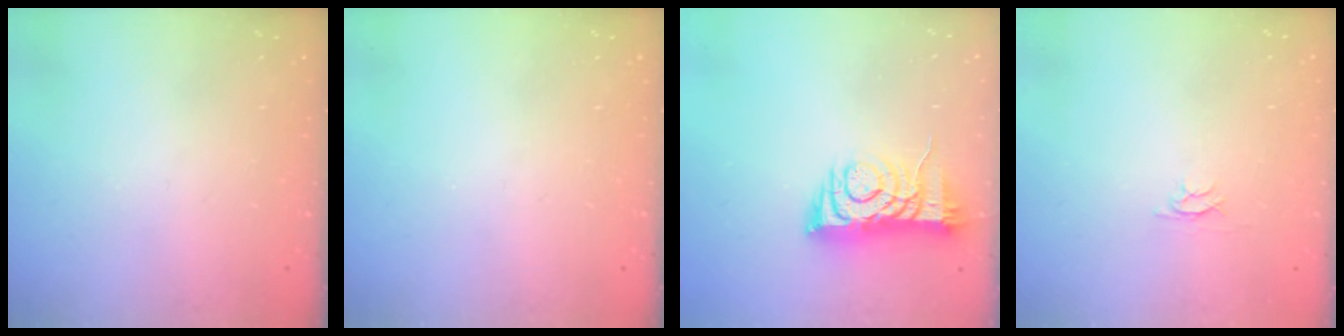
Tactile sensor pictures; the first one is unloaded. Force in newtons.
{"total": 0.0}
{"total": 8.3, "press": 8.2, "slide": 1.3}
{"total": 2.4, "press": 2.4, "slide": 0.3}